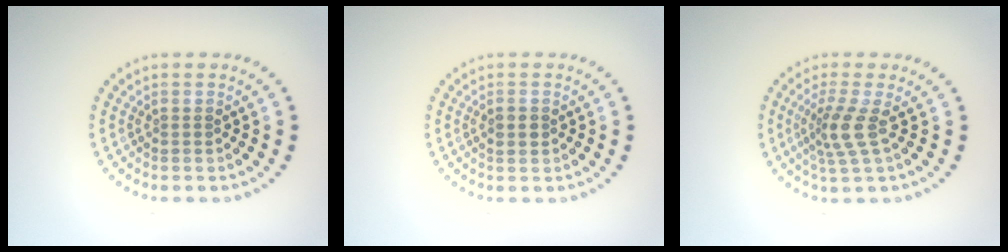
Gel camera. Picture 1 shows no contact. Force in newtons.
{"total": 1.2, "press": 1.2, "slide": 0.2}
{"total": 2.8, "press": 2.0, "slide": 2.0}